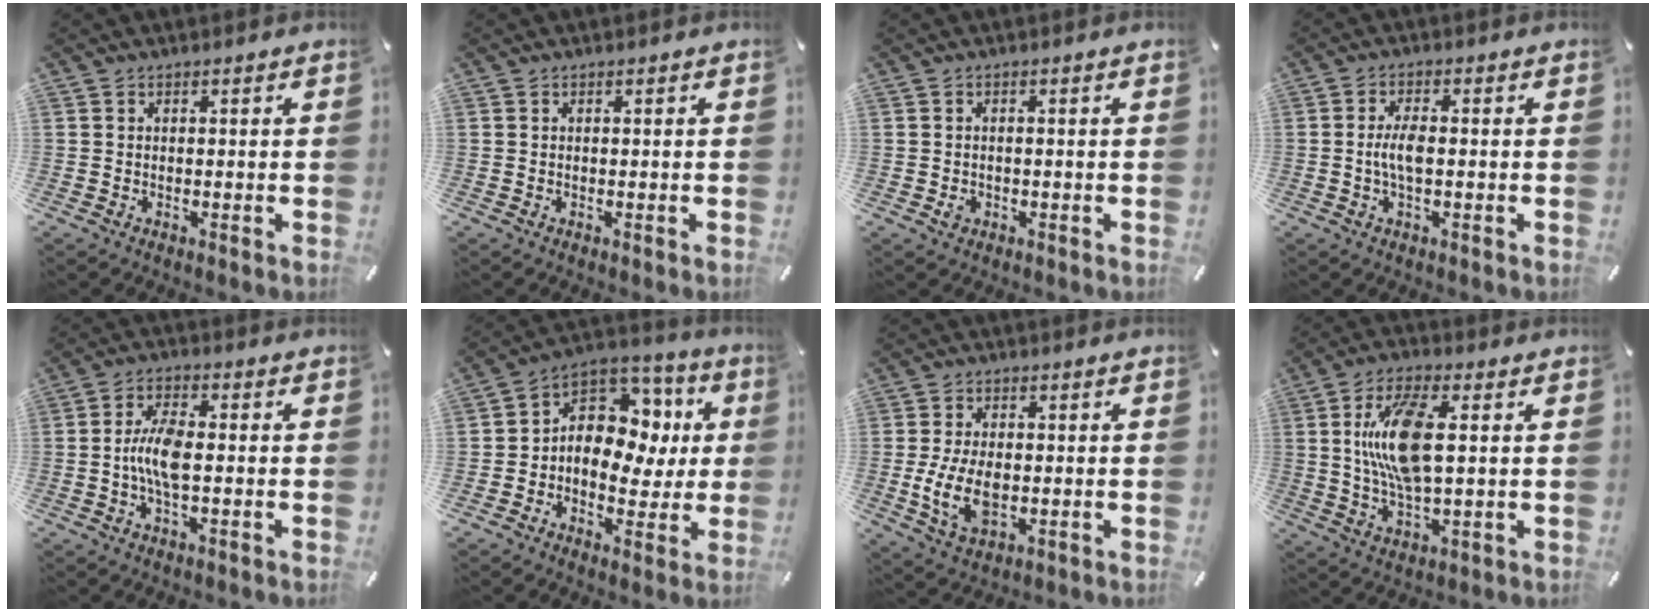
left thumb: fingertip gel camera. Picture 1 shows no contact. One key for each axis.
{"total": 0.0}
{"total": 1.5, "fx": -0.6, "fy": 1.3, "fz": 0.6, "tx": -0.011, "ty": 0.002, "tz": -0.010}
{"total": 4.5, "fx": -0.5, "fy": 1.7, "fz": 4.1, "tx": -0.089, "ty": -0.001, "tz": -0.013}
{"total": 7.6, "fx": -0.9, "fy": 3.1, "fz": 6.9, "tx": -0.147, "ty": 0.001, "tz": -0.020}
{"total": 13.0, "fx": 2.5, "fy": 10.5, "fz": 7.3, "tx": -0.107, "ty": -0.026, "tz": 0.051}
{"total": 9.4, "fx": -1.0, "fy": 5.8, "fz": 7.4, "tx": -0.153, "ty": -0.005, "tz": -0.016}
{"total": 14.3, "fx": 2.3, "fy": 6.0, "fz": 12.8, "tx": -0.270, "ty": -0.006, "tz": 0.032}